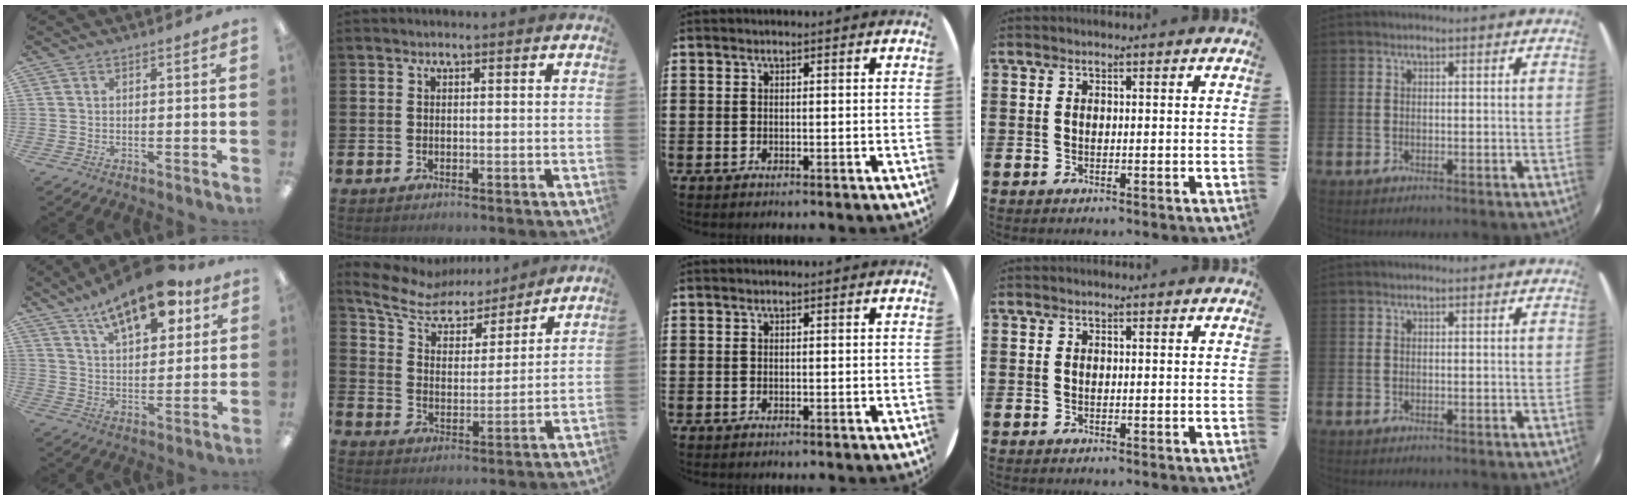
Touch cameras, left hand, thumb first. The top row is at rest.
{"thumb": {"total": 16.5, "force": [10.7, 7.0, 10.5], "torque": [-0.159, -0.048, 0.178]}, "index": {"total": 8.0, "force": [6.8, 3.4, 2.3], "torque": [-0.074, -0.047, 0.117]}}